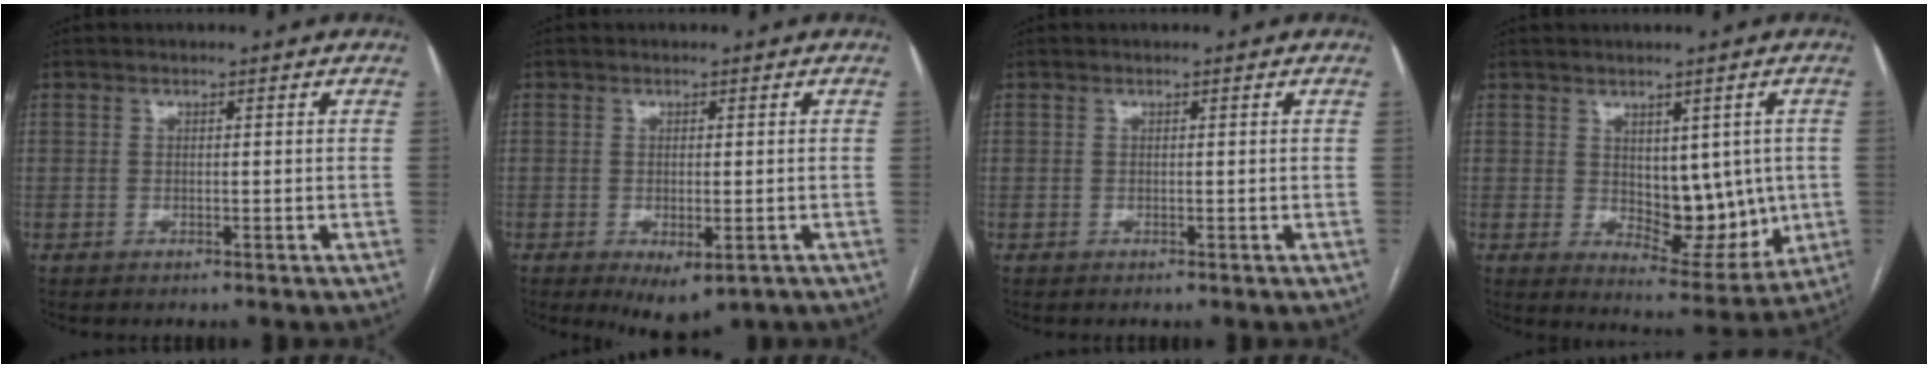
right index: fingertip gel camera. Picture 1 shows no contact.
{"total": 5.3, "force": [-2.6, 2.0, 4.1], "torque": [-0.055, -0.011, -0.026]}
{"total": 0.0}
{"total": 9.6, "force": [0.3, 5.4, 7.9], "torque": [-0.090, -0.005, 0.026]}